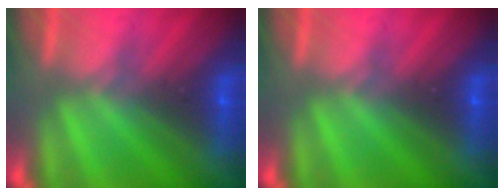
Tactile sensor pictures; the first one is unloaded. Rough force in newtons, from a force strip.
{"total": 0.0}